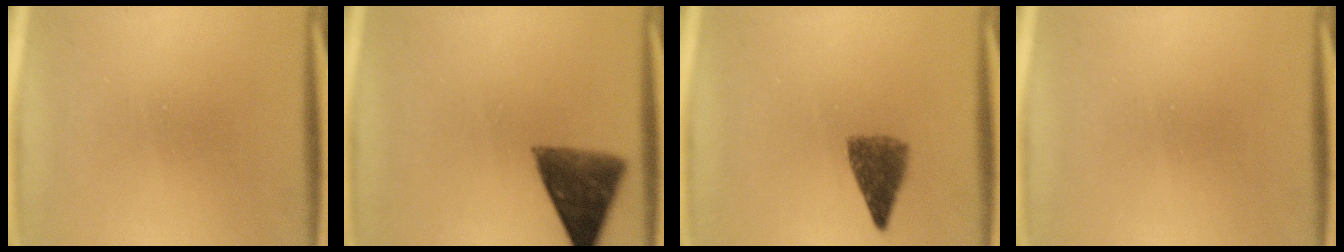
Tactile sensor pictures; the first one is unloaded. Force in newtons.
{"total": 9.5}
{"total": 4.9}
{"total": 0.0}